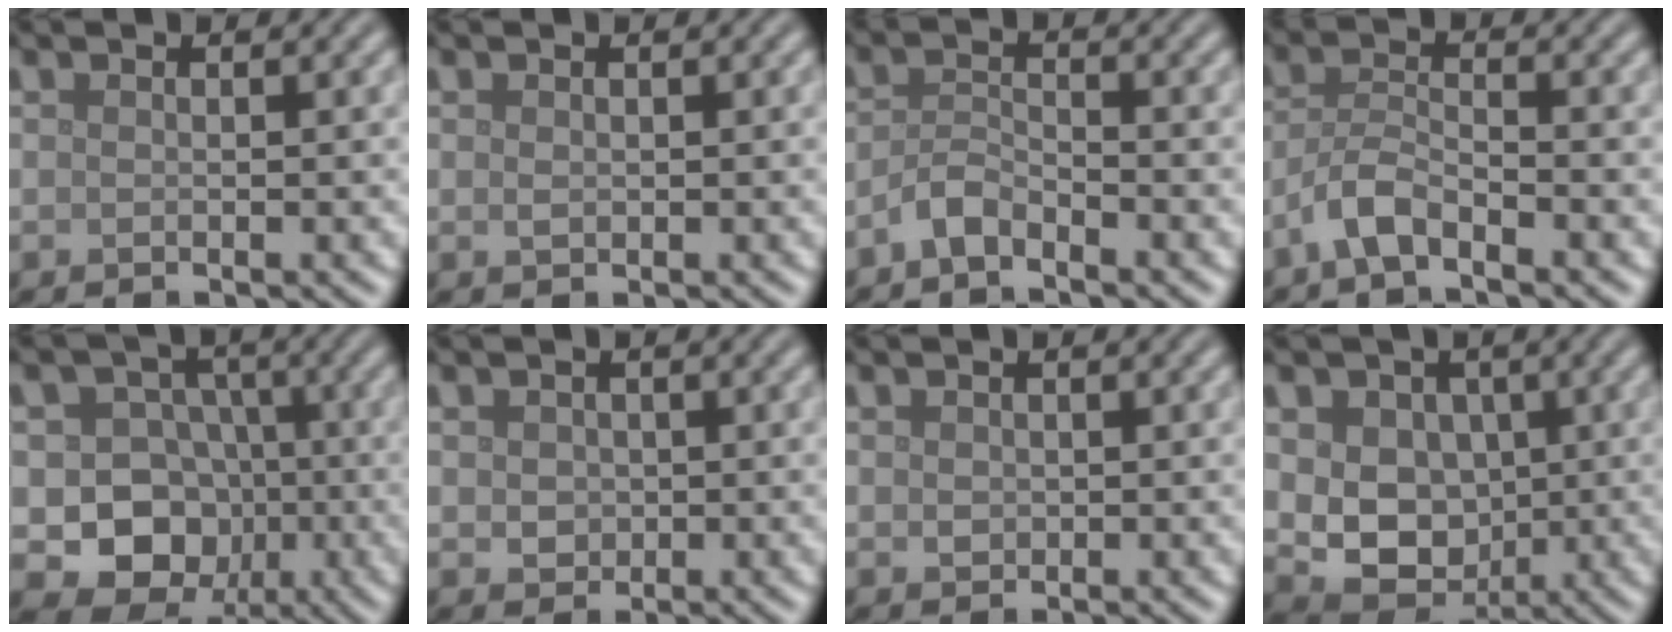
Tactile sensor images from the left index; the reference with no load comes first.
{"total": 0.7, "force": [0.0, 0.6, 0.4], "torque": [-0.008, -0.001, 0.001]}
{"total": 2.1, "force": [-1.7, 0.7, 1.0], "torque": [-0.023, 0.007, -0.040]}
{"total": 3.0, "force": [-2.1, 0.9, 1.9], "torque": [-0.042, 0.008, -0.050]}
{"total": 8.0, "force": [-1.6, 7.1, 3.3], "torque": [-0.029, -0.006, -0.053]}
{"total": 1.7, "force": [0.2, 1.5, 0.8], "torque": [-0.015, -0.004, 0.003]}
{"total": 1.0, "force": [0.1, 0.9, 0.4], "torque": [-0.005, -0.002, 0.002]}
{"total": 7.3, "force": [0.5, 5.8, 4.3], "torque": [-0.063, -0.005, 0.002]}